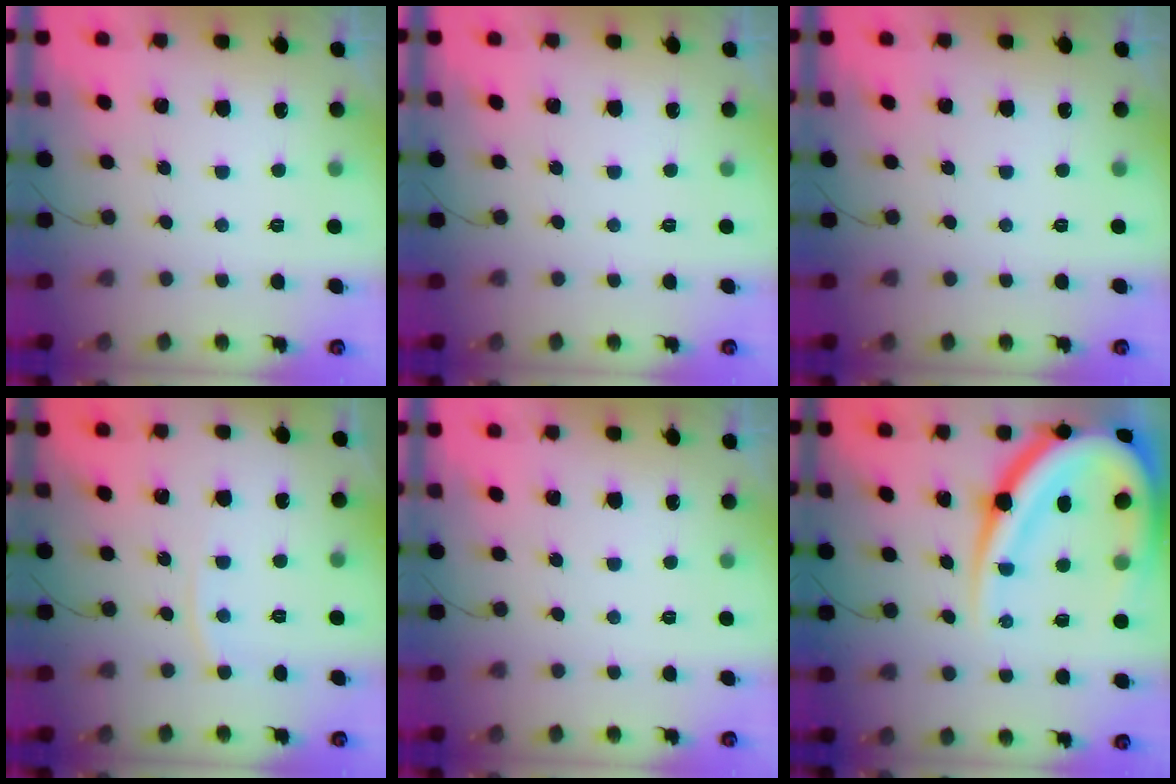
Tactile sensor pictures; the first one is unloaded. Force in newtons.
{"total": 0.0}
{"total": 0.0}
{"total": 2.5, "press": 2.5, "slide": 0.4}
{"total": 0.0}
{"total": 25.3, "press": 25.2, "slide": 2.7}